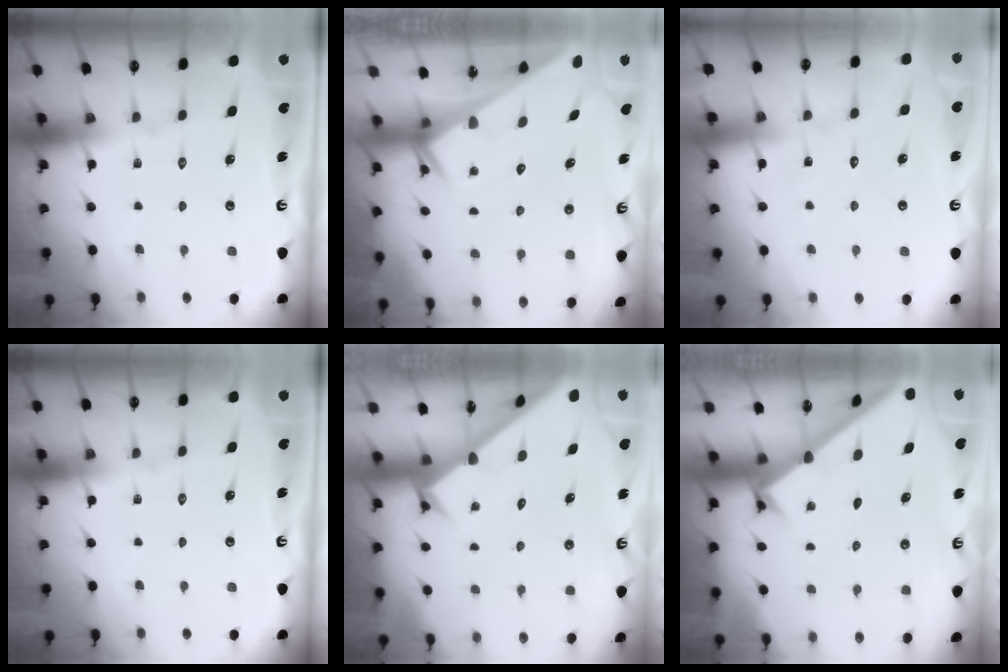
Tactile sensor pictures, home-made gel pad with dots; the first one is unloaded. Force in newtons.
{"total": 2.7, "press": 2.7, "slide": 0.1}
{"total": 5.3, "press": 5.3, "slide": 0.5}
{"total": 0.0}
{"total": 2.5, "press": 2.5, "slide": 0.2}
{"total": 1.6, "press": 1.6, "slide": 0.1}